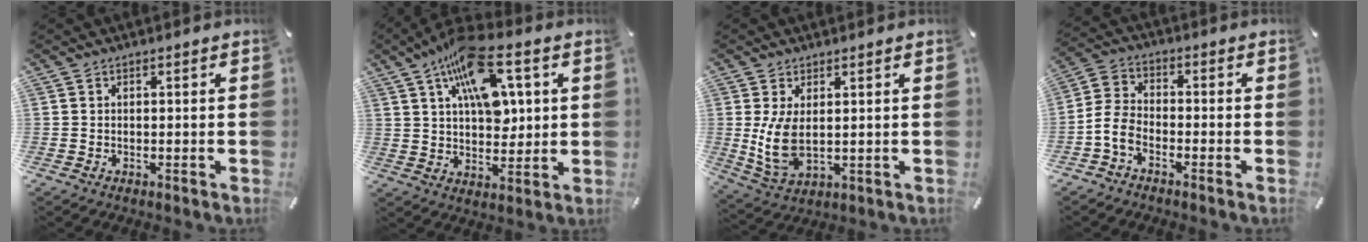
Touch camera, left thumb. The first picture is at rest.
{"total": 16.2, "force": [6.7, 8.6, 11.9], "torque": [-0.186, -0.012, 0.118]}
{"total": 8.0, "force": [1.0, 4.3, 6.7], "torque": [-0.161, -0.015, 0.020]}
{"total": 6.4, "force": [-3.8, 3.8, 3.5], "torque": [-0.097, 0.002, -0.074]}